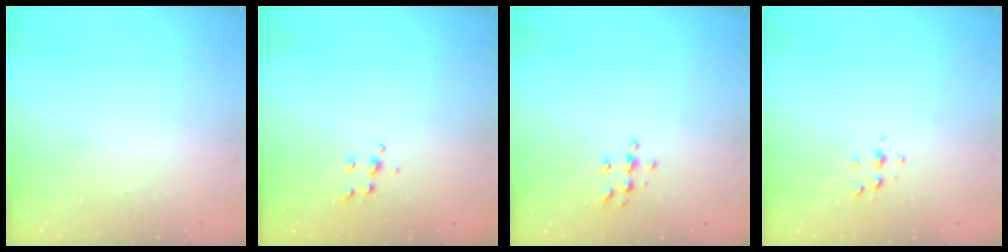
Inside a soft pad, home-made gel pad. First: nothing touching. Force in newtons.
{"total": 5.2, "press": 5.0, "slide": 1.1}
{"total": 5.6, "press": 5.5, "slide": 0.7}
{"total": 3.3, "press": 3.2, "slide": 0.4}